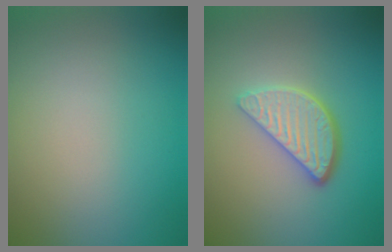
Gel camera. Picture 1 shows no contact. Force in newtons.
{"total": 4.0, "press": 3.2, "slide": 2.4}